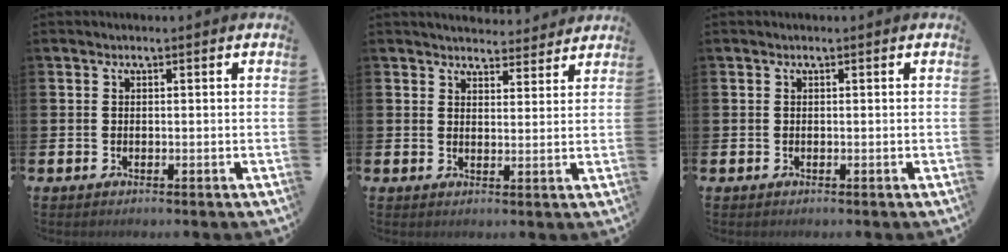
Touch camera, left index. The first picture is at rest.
{"total": 4.0, "force": [3.9, 0.9, 0.0], "torque": [0.003, -0.025, 0.067]}
{"total": 0.0}